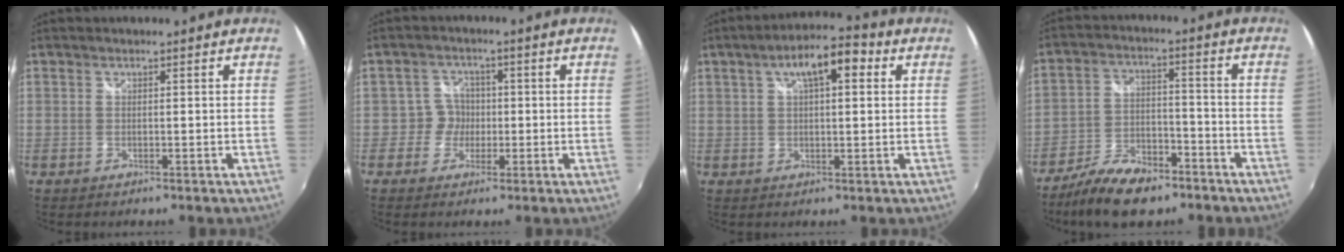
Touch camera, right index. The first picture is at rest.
{"total": 3.7, "force": [-0.9, 3.5, -0.1], "torque": [0.011, 0.008, -0.022]}
{"total": 9.5, "force": [3.7, 3.7, 8.0], "torque": [-0.133, 0.028, 0.056]}
{"total": 13.2, "force": [-9.8, 5.4, 7.0], "torque": [-0.158, -0.011, -0.169]}